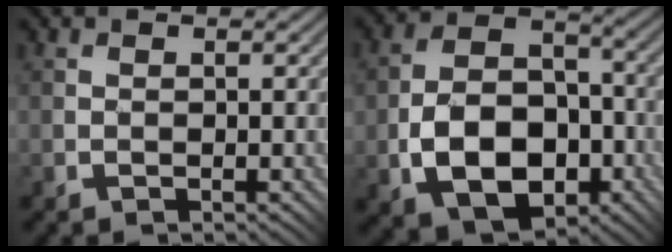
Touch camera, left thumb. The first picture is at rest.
{"total": 11.2, "force": [-3.9, 7.4, 7.4], "torque": [-0.143, -0.013, -0.077]}